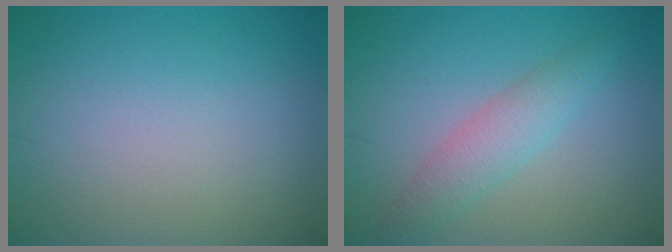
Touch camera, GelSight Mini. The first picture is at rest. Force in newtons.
{"total": 2.9, "press": 2.9, "slide": 0.1}